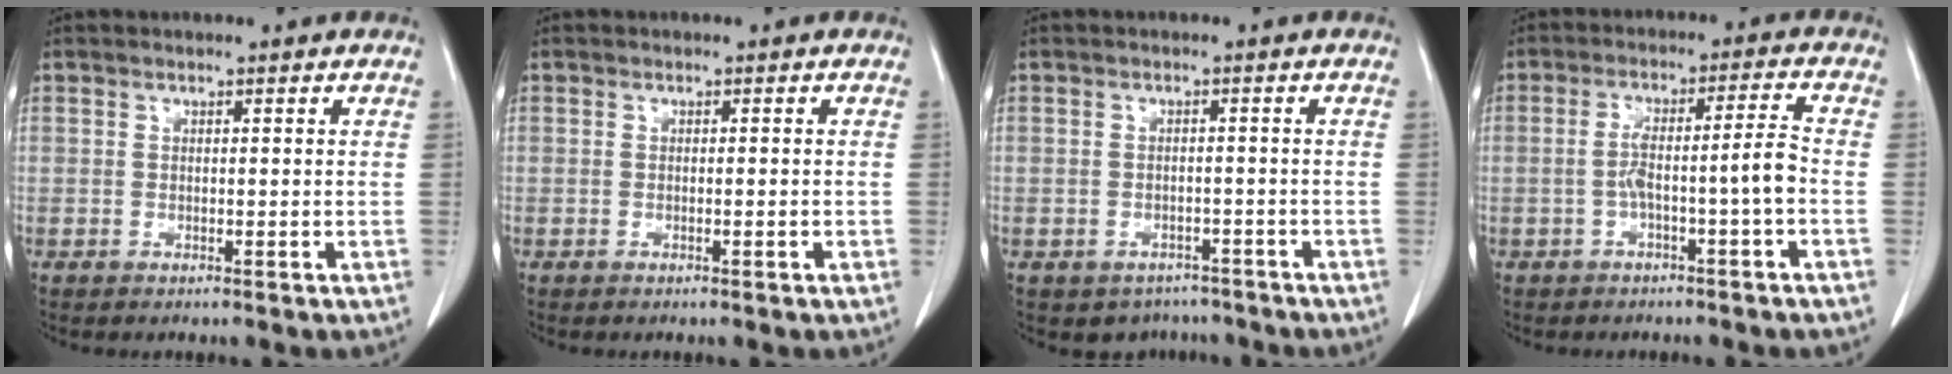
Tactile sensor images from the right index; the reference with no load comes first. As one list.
[{"total": 0.6, "force": [-0.3, 0.0, 0.6], "torque": [-0.013, 0.001, 0.001]}, {"total": 4.9, "force": [-4.1, 2.8, 0.3], "torque": [0.003, 0.013, -0.050]}, {"total": 7.2, "force": [-2.2, -0.7, 6.8], "torque": [-0.124, 0.027, -0.029]}]